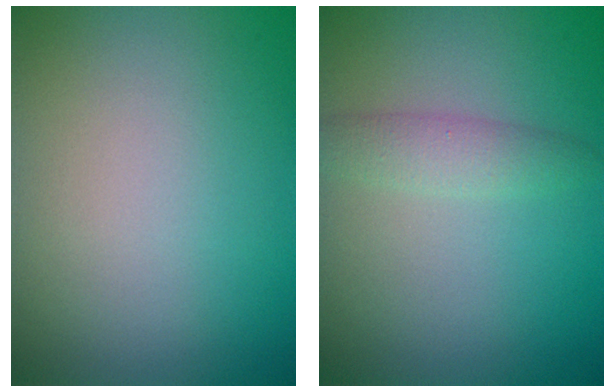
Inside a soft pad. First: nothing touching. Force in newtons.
{"total": 1.9, "press": 1.9, "slide": 0.0}